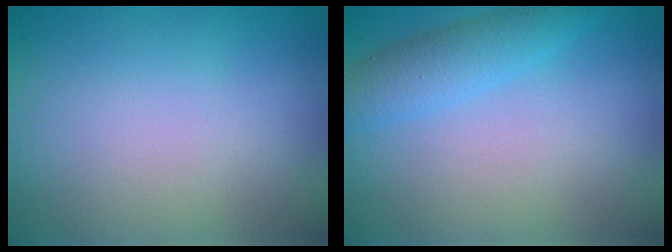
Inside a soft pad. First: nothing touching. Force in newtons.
{"total": 2.7, "press": 2.7, "slide": 0.0}